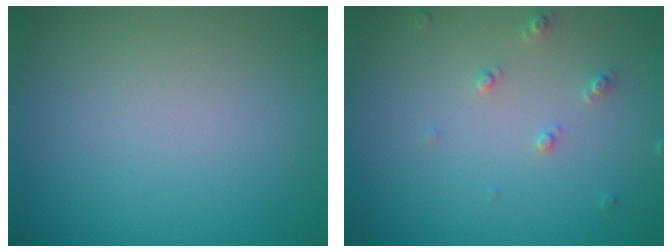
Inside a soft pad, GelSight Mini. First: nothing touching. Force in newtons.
{"total": 1.3, "press": 1.2, "slide": 0.3}